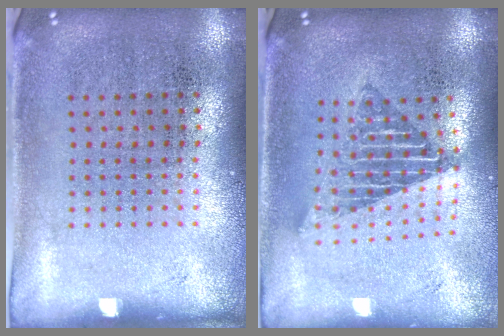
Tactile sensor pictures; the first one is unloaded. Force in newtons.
{"total": 1.6, "press": 1.3, "slide": 0.9}